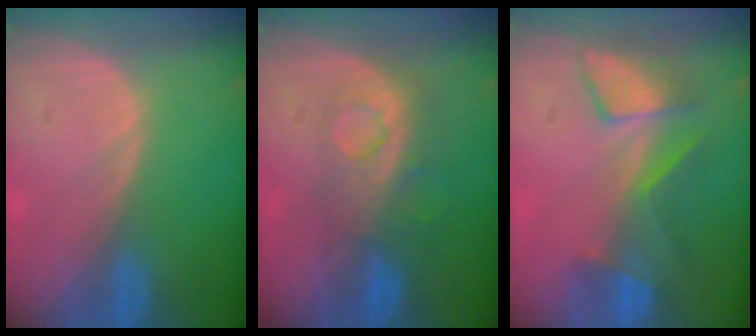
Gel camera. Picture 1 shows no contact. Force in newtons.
{"total": 8.3, "press": 7.3, "slide": 3.8}
{"total": 7.3, "press": 6.9, "slide": 2.5}